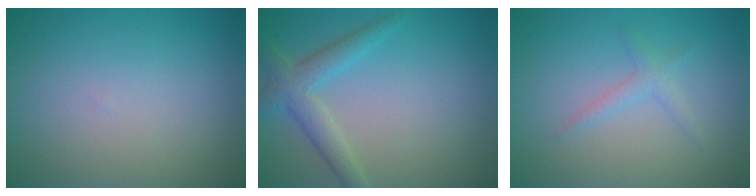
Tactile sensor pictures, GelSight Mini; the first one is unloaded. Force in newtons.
{"total": 3.2, "press": 3.2, "slide": 0.1}
{"total": 1.3, "press": 1.3, "slide": 0.1}